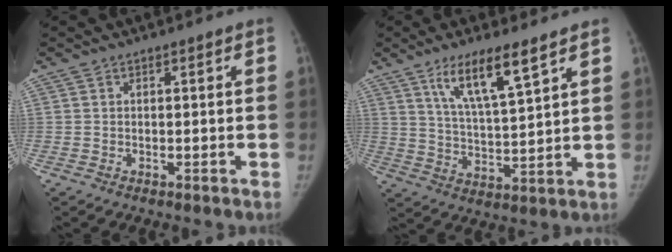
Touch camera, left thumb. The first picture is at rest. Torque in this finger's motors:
{"motor_torque": [1.59, 0.33, 1.14, -0.99, 0.43]}